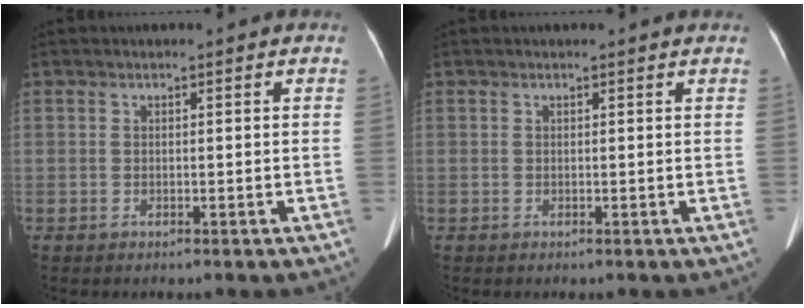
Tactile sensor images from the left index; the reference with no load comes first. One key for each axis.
{"total": 0.9, "fx": 0.9, "fy": 0.0, "fz": 0.1, "tx": -0.009, "ty": -0.003, "tz": 0.006}